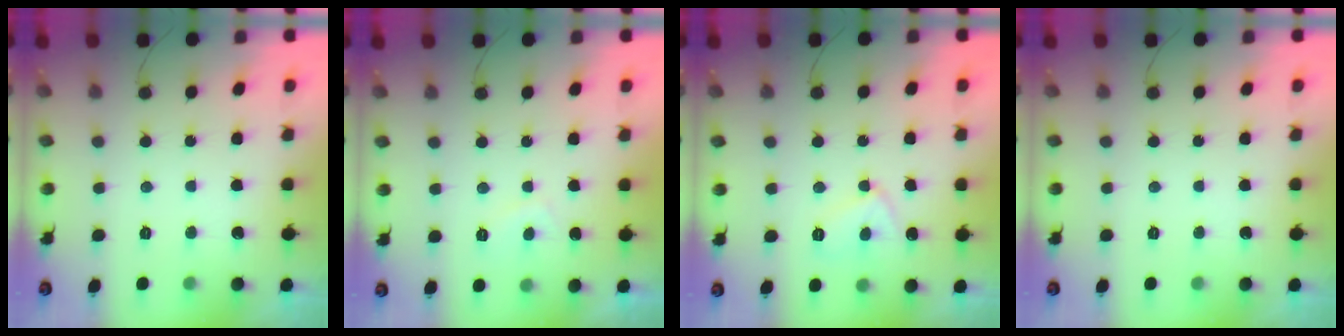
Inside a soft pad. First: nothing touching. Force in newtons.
{"total": 1.4, "press": 1.2, "slide": 0.7}
{"total": 6.9, "press": 6.9, "slide": 0.7}
{"total": 0.0}